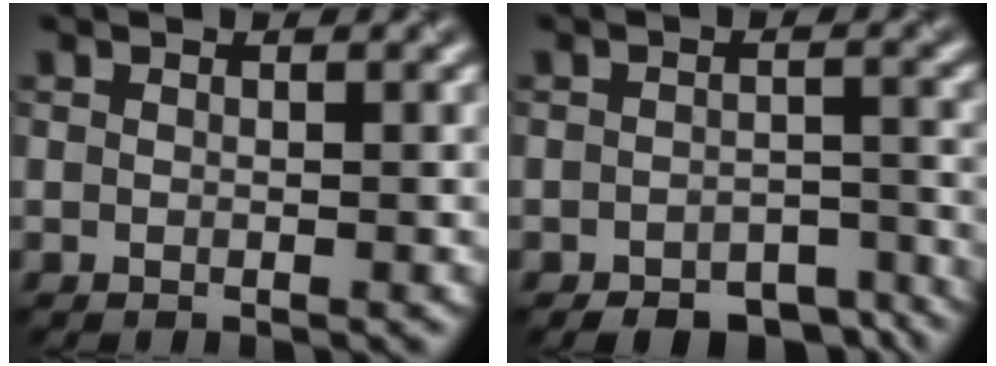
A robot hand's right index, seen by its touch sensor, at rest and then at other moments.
{"total": 5.3, "force": [-4.4, 2.2, 2.0], "torque": [-0.024, -0.005, -0.057]}